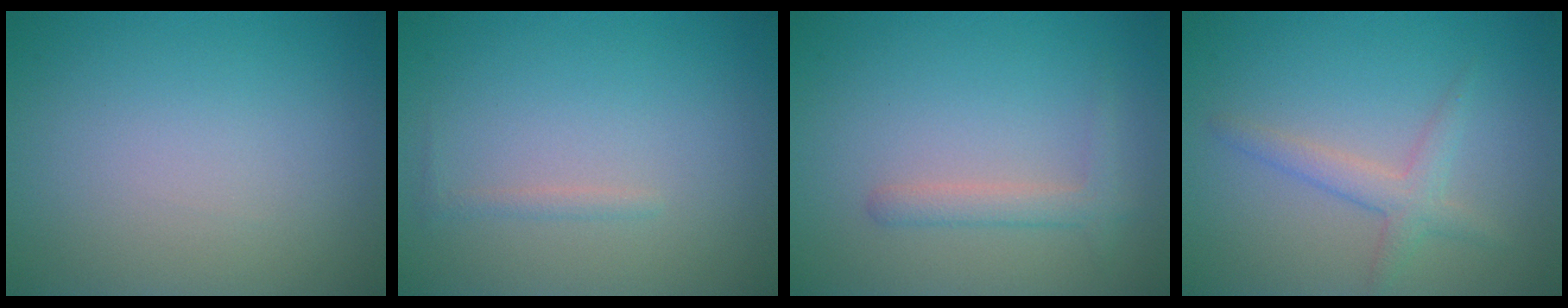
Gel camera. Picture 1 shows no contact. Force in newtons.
{"total": 0.7, "press": 0.7, "slide": 0.0}
{"total": 1.8, "press": 1.8, "slide": 0.1}
{"total": 2.3, "press": 2.3, "slide": 0.1}